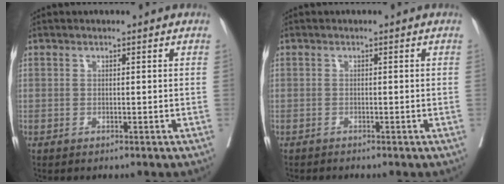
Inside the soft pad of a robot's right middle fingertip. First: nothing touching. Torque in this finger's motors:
{"motor_torque": [0.02, 0.21, -0.02, -0.01]}